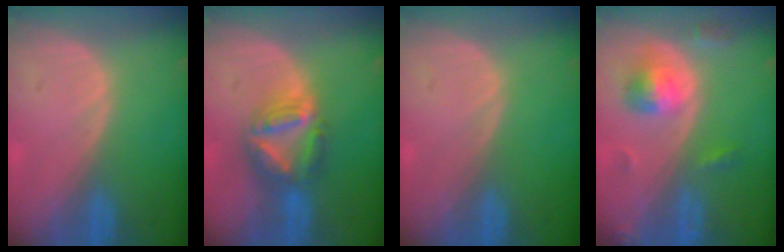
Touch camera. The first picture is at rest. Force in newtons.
{"total": 7.8, "press": 6.7, "slide": 4.0}
{"total": 0.0}
{"total": 5.3, "press": 5.1, "slide": 1.5}